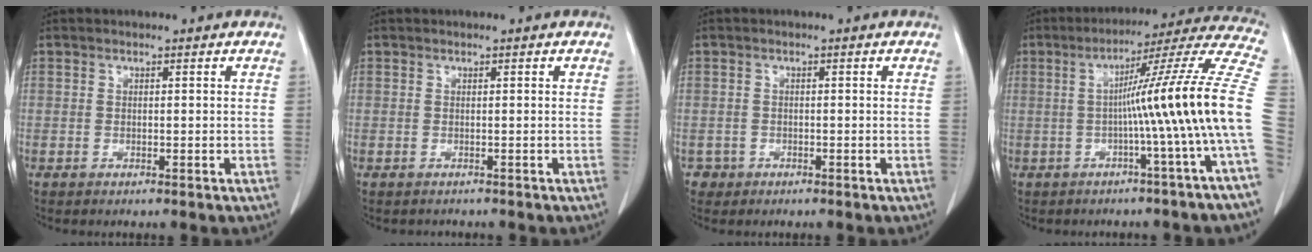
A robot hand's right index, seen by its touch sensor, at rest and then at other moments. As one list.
[{"total": 0.9, "force": [-0.6, 0.5, 0.2], "torque": [-0.002, 0.002, -0.006]}, {"total": 1.7, "force": [-0.9, 1.4, -0.2], "torque": [0.001, 0.007, -0.017]}, {"total": 17.4, "force": [-2.4, -3.1, 17.0], "torque": [-0.219, 0.017, -0.047]}]